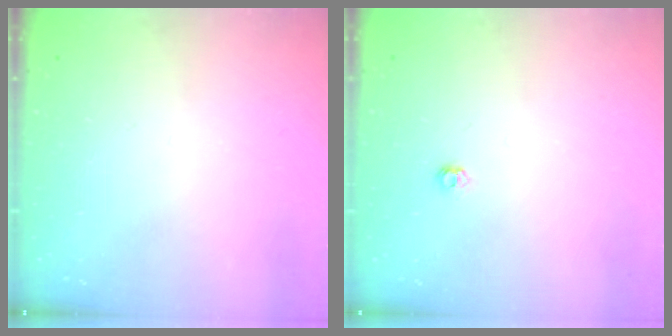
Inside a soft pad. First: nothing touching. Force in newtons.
{"total": 4.7, "press": 4.7, "slide": 0.8}